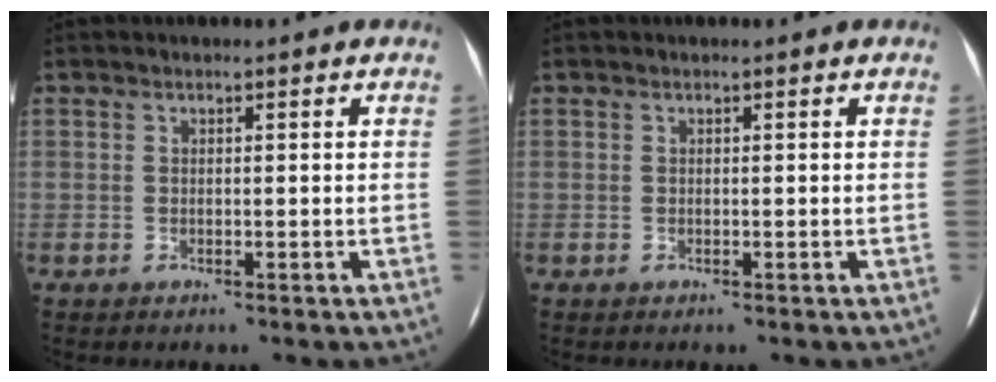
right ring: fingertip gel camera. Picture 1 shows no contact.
{"total": 0.0}